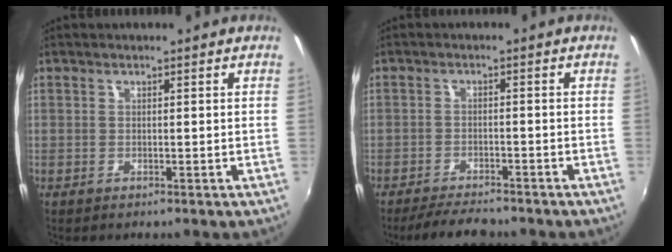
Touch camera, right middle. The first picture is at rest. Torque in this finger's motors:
{"motor_torque": [0.43, -0.41, 0.16, 0.08]}